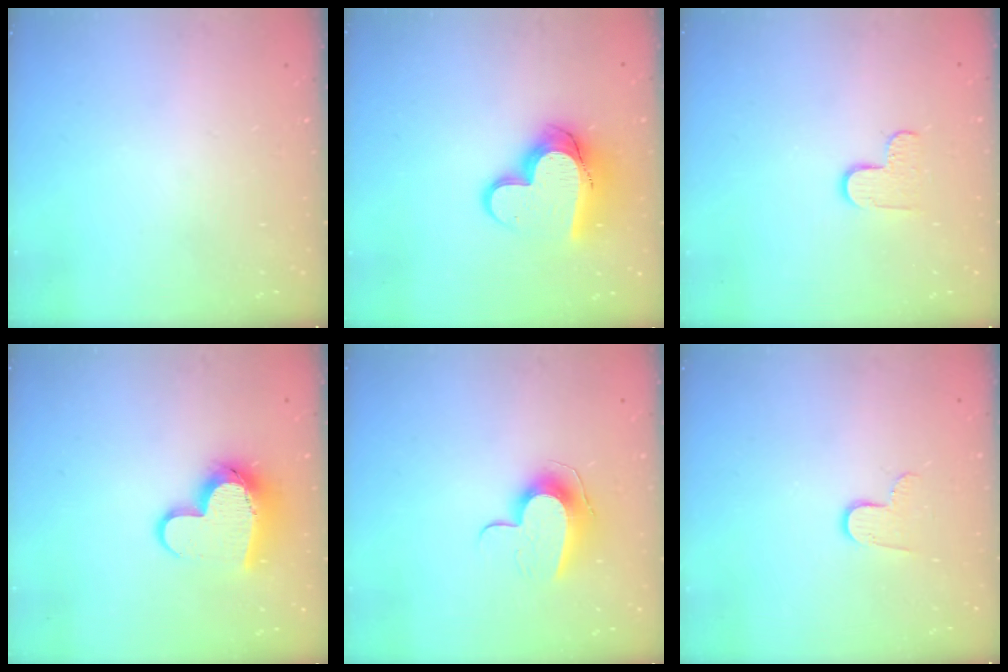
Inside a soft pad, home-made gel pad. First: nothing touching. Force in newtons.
{"total": 14.5, "press": 14.5, "slide": 1.2}
{"total": 5.5, "press": 5.5, "slide": 0.5}
{"total": 12.4, "press": 12.3, "slide": 1.2}
{"total": 10.1, "press": 10.1, "slide": 0.3}
{"total": 6.5, "press": 6.4, "slide": 0.6}